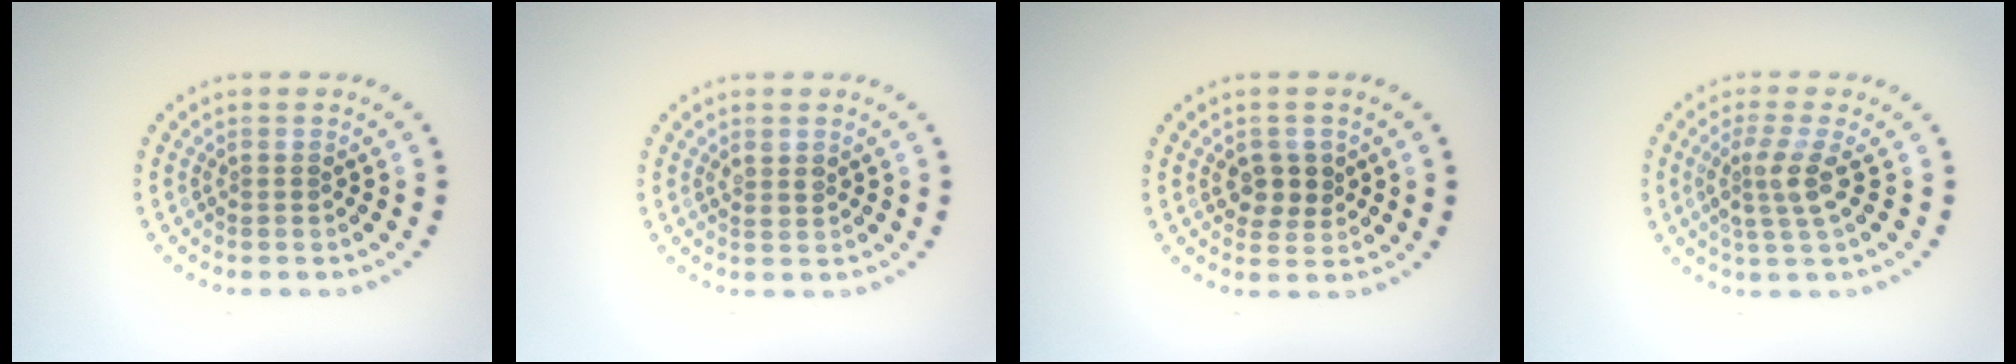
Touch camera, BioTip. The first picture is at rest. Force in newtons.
{"total": 1.0, "press": 0.9, "slide": 0.5}
{"total": 2.4, "press": 2.3, "slide": 0.7}
{"total": 2.8, "press": 2.2, "slide": 1.7}